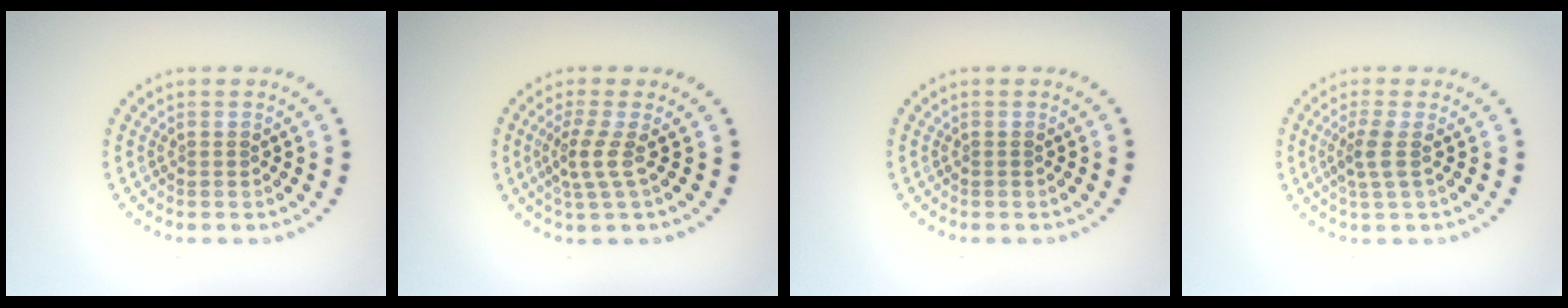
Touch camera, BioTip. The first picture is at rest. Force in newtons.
{"total": 2.3, "press": 1.5, "slide": 1.7}
{"total": 0.0}
{"total": 2.0, "press": 1.6, "slide": 1.3}